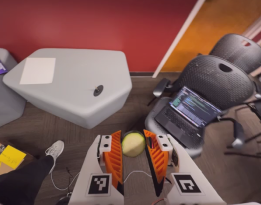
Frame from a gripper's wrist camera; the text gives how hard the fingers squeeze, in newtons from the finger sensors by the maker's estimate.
{"total": 10.8, "left": 11.8, "right": 9.7}